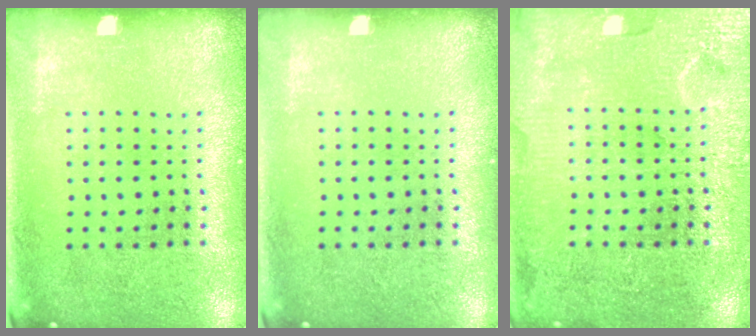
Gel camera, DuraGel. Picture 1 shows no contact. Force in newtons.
{"total": 0.0}
{"total": 6.1, "press": 6.0, "slide": 0.8}